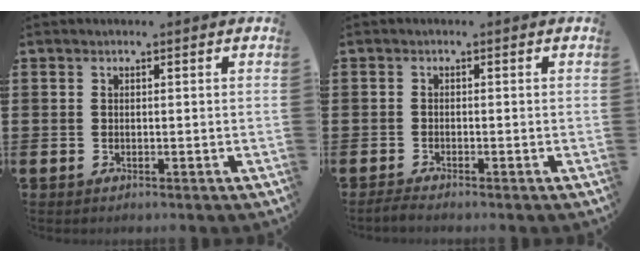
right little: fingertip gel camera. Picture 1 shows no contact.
{"total": 1.0, "force": [-0.8, 0.0, 0.6], "torque": [-0.010, -0.002, -0.016]}